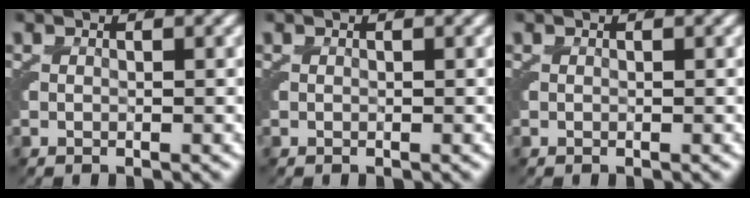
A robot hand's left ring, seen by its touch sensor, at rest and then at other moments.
{"total": 0.0}
{"total": 0.0}